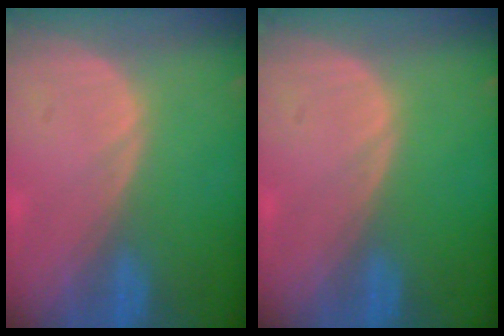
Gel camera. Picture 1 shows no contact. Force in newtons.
{"total": 0.0}